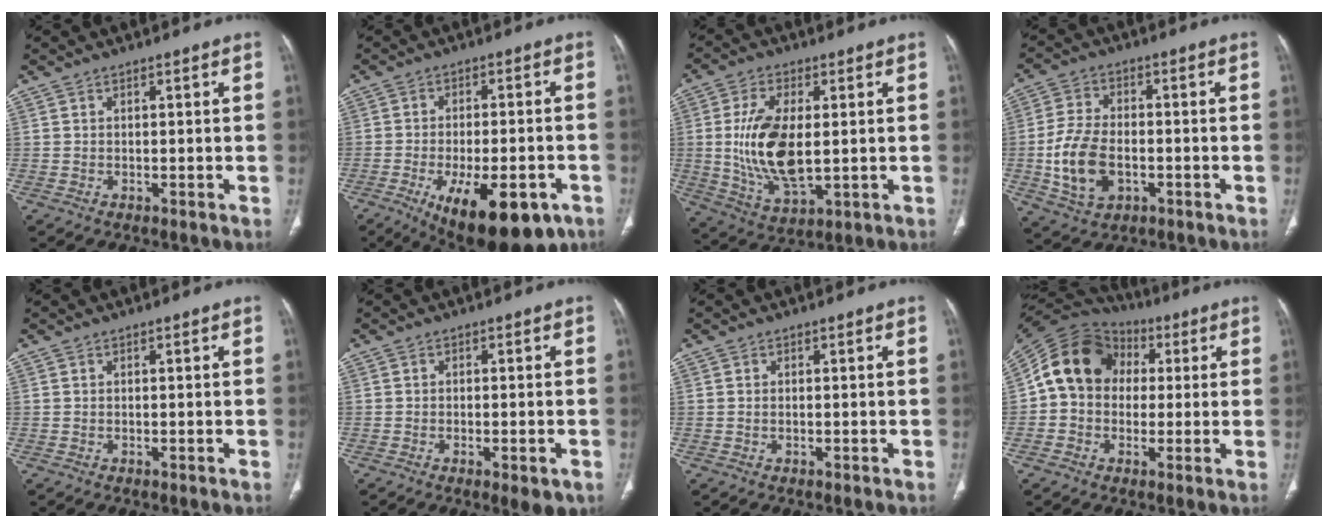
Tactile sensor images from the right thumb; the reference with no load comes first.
{"total": 18.0, "force": [-8.7, 7.4, 13.9], "torque": [-0.179, 0.007, -0.113]}
{"total": 13.7, "force": [0.5, 6.8, 11.9], "torque": [-0.234, -0.015, 0.019]}
{"total": 11.2, "force": [-2.5, 7.1, 8.3], "torque": [-0.160, 0.011, -0.040]}
{"total": 0.0}
{"total": 4.4, "force": [-1.9, 1.4, 3.7], "torque": [-0.046, -0.001, -0.019]}
{"total": 0.0}
{"total": 14.1, "force": [1.7, 11.7, 7.6], "torque": [-0.120, 0.032, 0.020]}